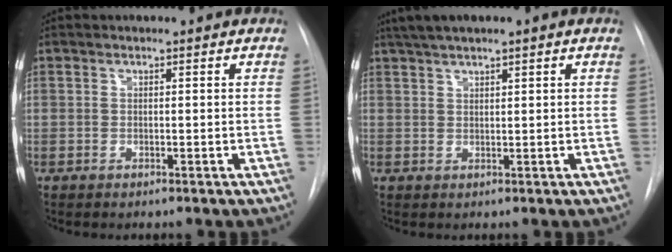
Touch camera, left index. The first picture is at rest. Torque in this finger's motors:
{"motor_torque": [-0.16, -0.01, -0.17, -0.11]}